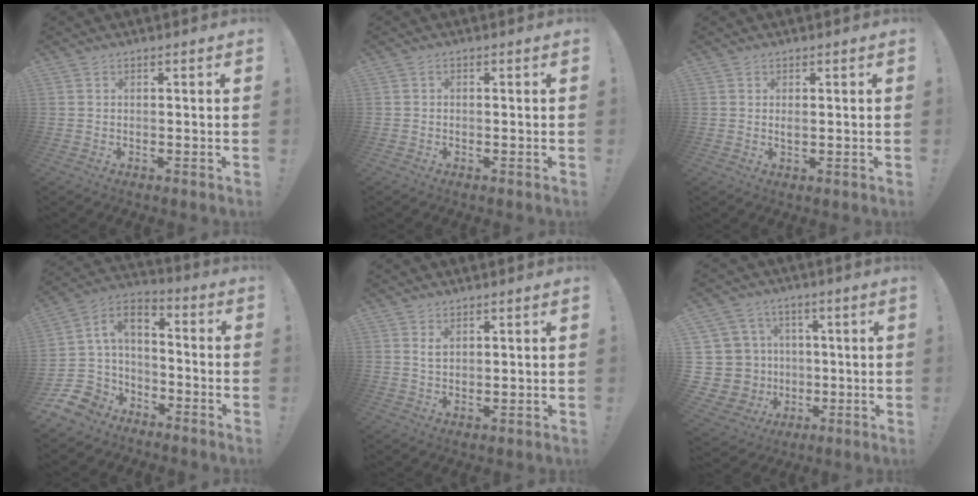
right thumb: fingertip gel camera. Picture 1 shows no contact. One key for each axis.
{"total": 0.8, "fx": -0.6, "fy": 0.1, "fz": 0.4, "tx": -0.006, "ty": 0.001, "tz": -0.011}
{"total": 1.0, "fx": 0.5, "fy": 0.5, "fz": 0.7, "tx": -0.016, "ty": 0.001, "tz": 0.009}
{"total": 9.7, "fx": -5.2, "fy": 7.0, "fz": 4.1, "tx": -0.085, "ty": 0.036, "tz": -0.090}
{"total": 2.7, "fx": 1.8, "fy": 1.5, "fz": 1.5, "tx": -0.017, "ty": -0.010, "tz": 0.030}
{"total": 16.4, "fx": 0.5, "fy": 14.7, "fz": 7.1, "tx": -0.151, "ty": 0.002, "tz": 0.046}